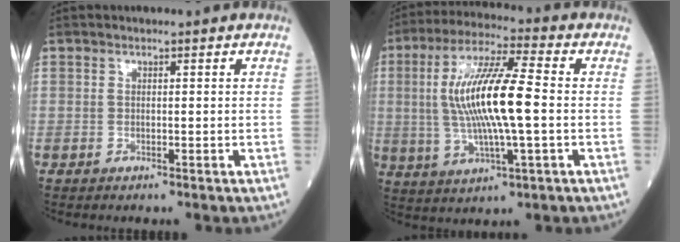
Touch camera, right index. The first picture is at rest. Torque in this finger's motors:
{"motor_torque": [1.28, -0.86, 0.54, 0.21]}